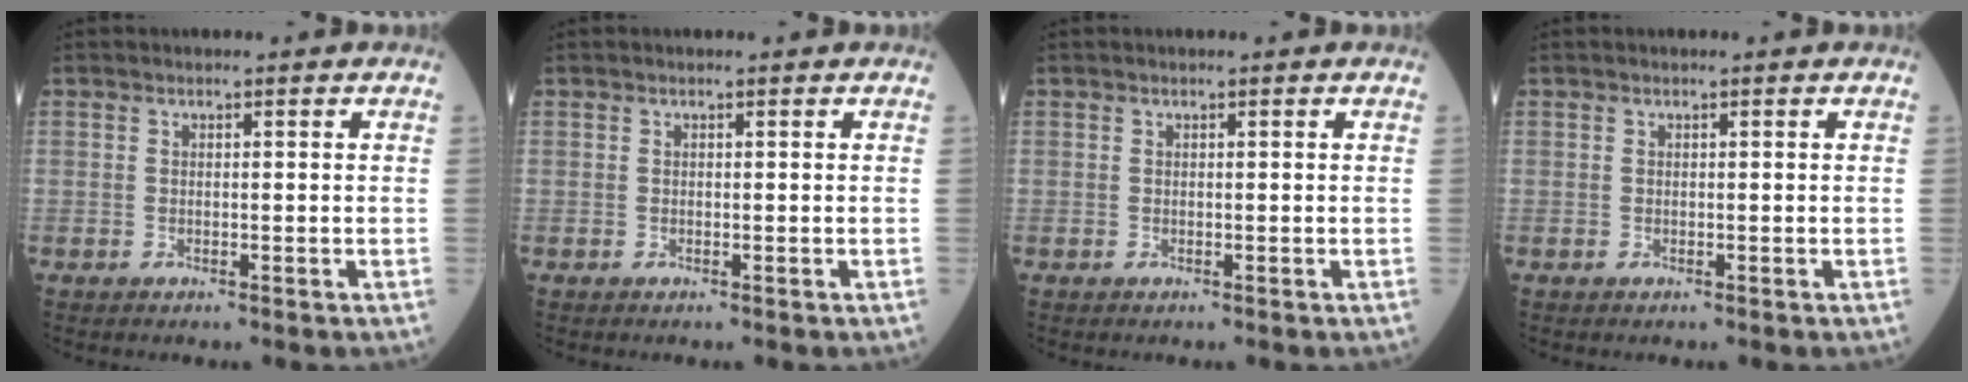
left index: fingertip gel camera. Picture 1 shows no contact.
{"total": 0.0}
{"total": 0.0}
{"total": 0.0}